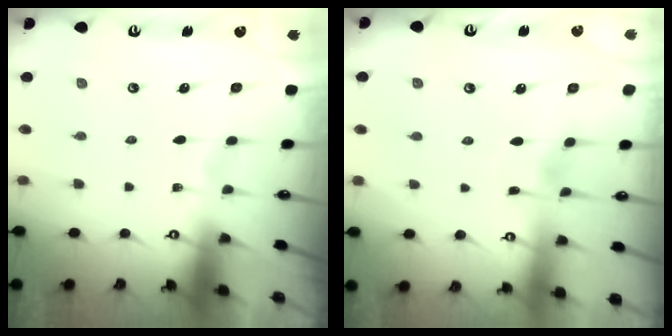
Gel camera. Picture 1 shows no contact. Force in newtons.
{"total": 3.5, "press": 3.5, "slide": 0.5}